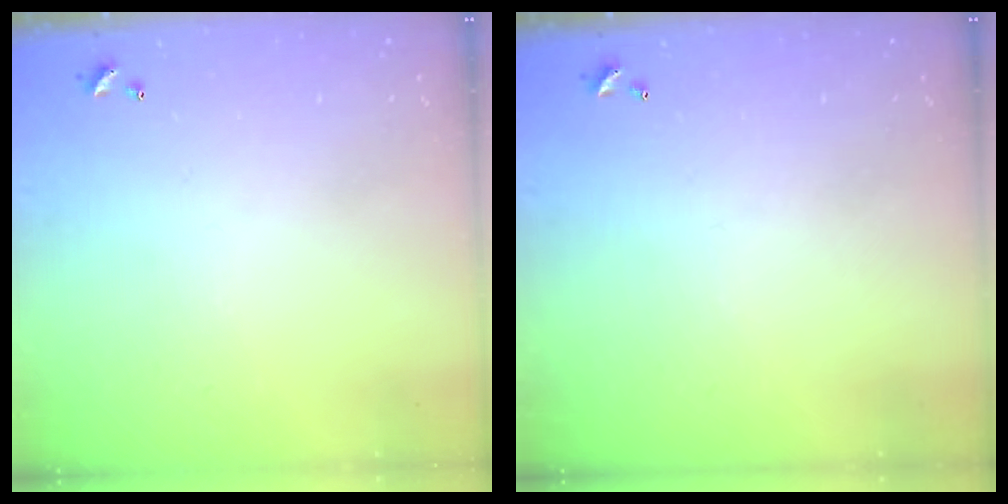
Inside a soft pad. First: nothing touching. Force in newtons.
{"total": 0.0}